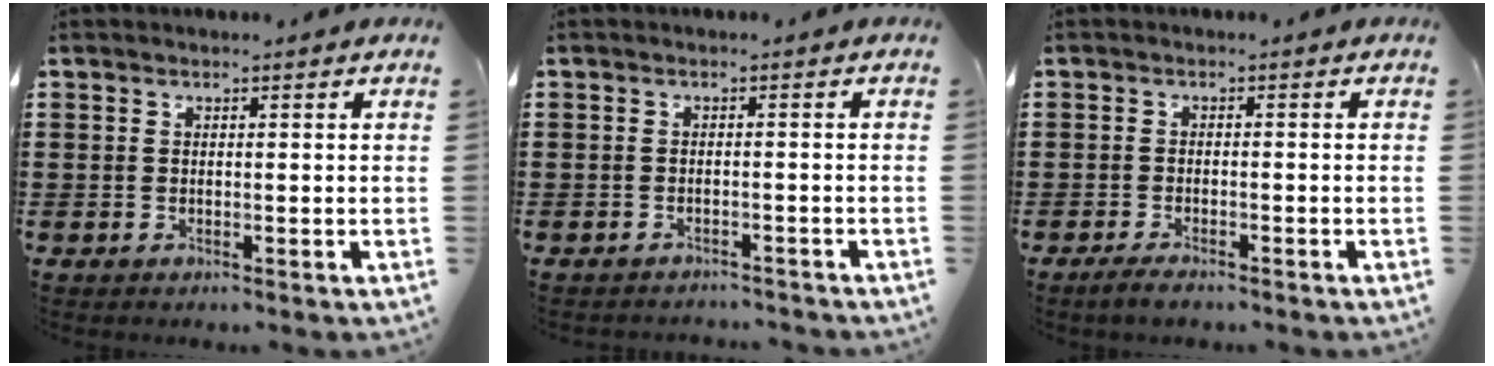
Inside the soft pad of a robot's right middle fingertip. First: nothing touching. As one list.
[{"total": 1.3, "force": [-1.3, 0.1, -0.1], "torque": [-0.004, 0.001, -0.028]}, {"total": 1.9, "force": [-1.5, 0.4, 1.1], "torque": [-0.027, -0.001, -0.029]}]